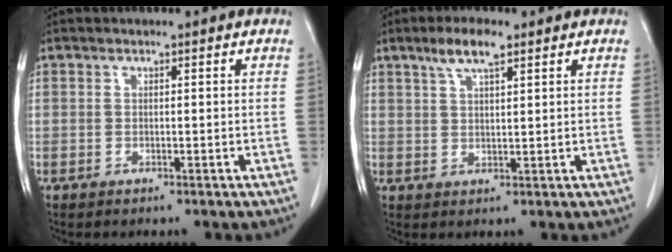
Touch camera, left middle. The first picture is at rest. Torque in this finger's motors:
{"motor_torque": [0.63, -0.55, 0.04, 0.03]}